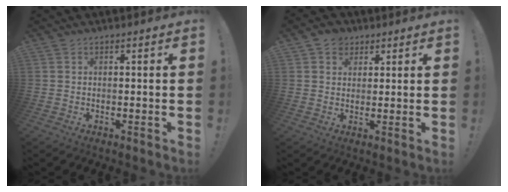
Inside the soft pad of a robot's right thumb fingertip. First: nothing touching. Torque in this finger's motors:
{"motor_torque": [-0.30, 0.22, 0.04, -0.02, 0.00]}